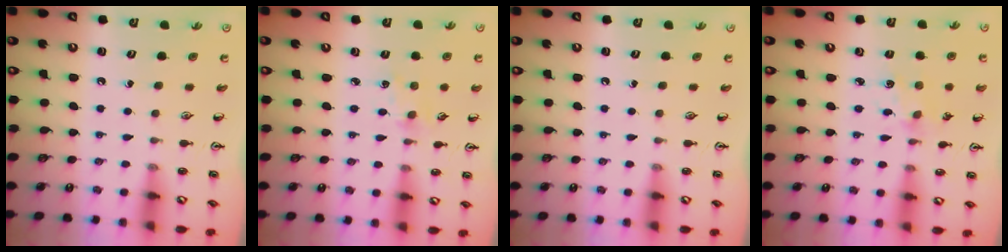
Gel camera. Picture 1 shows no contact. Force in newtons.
{"total": 2.0, "press": 2.0, "slide": 0.4}
{"total": 0.0}
{"total": 1.9, "press": 1.8, "slide": 0.4}